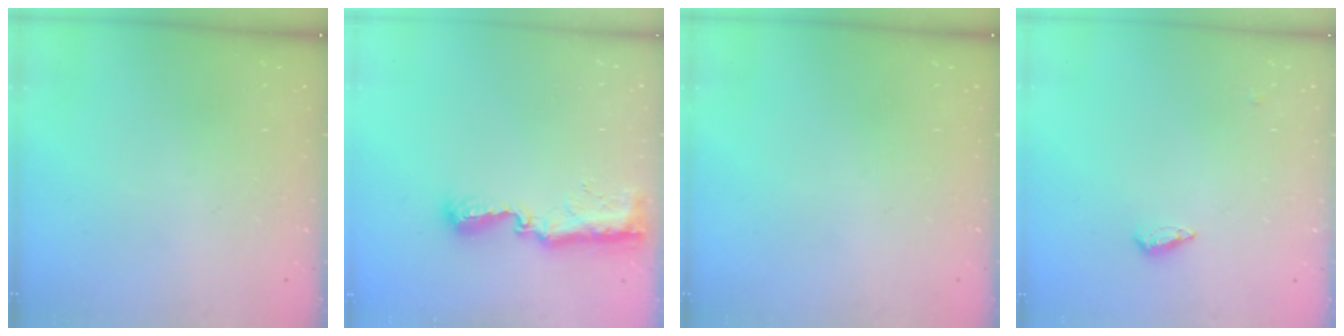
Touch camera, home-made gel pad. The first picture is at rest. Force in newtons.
{"total": 8.6, "press": 8.6, "slide": 0.5}
{"total": 0.0}
{"total": 3.2, "press": 3.1, "slide": 0.3}